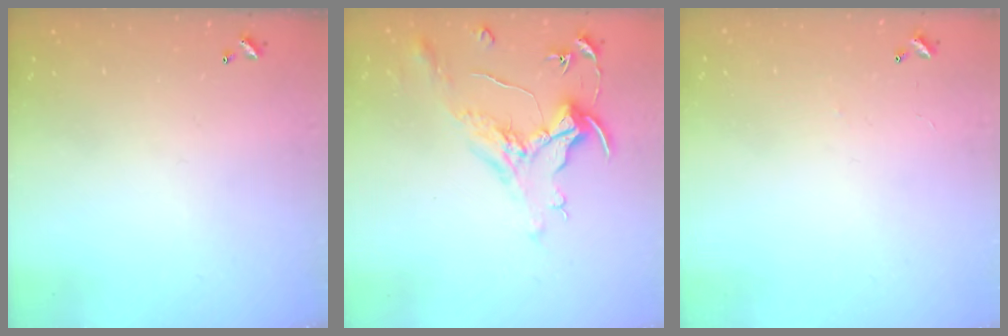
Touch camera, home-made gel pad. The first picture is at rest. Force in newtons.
{"total": 1.6, "press": 1.4, "slide": 0.7}
{"total": 4.0, "press": 3.9, "slide": 0.3}